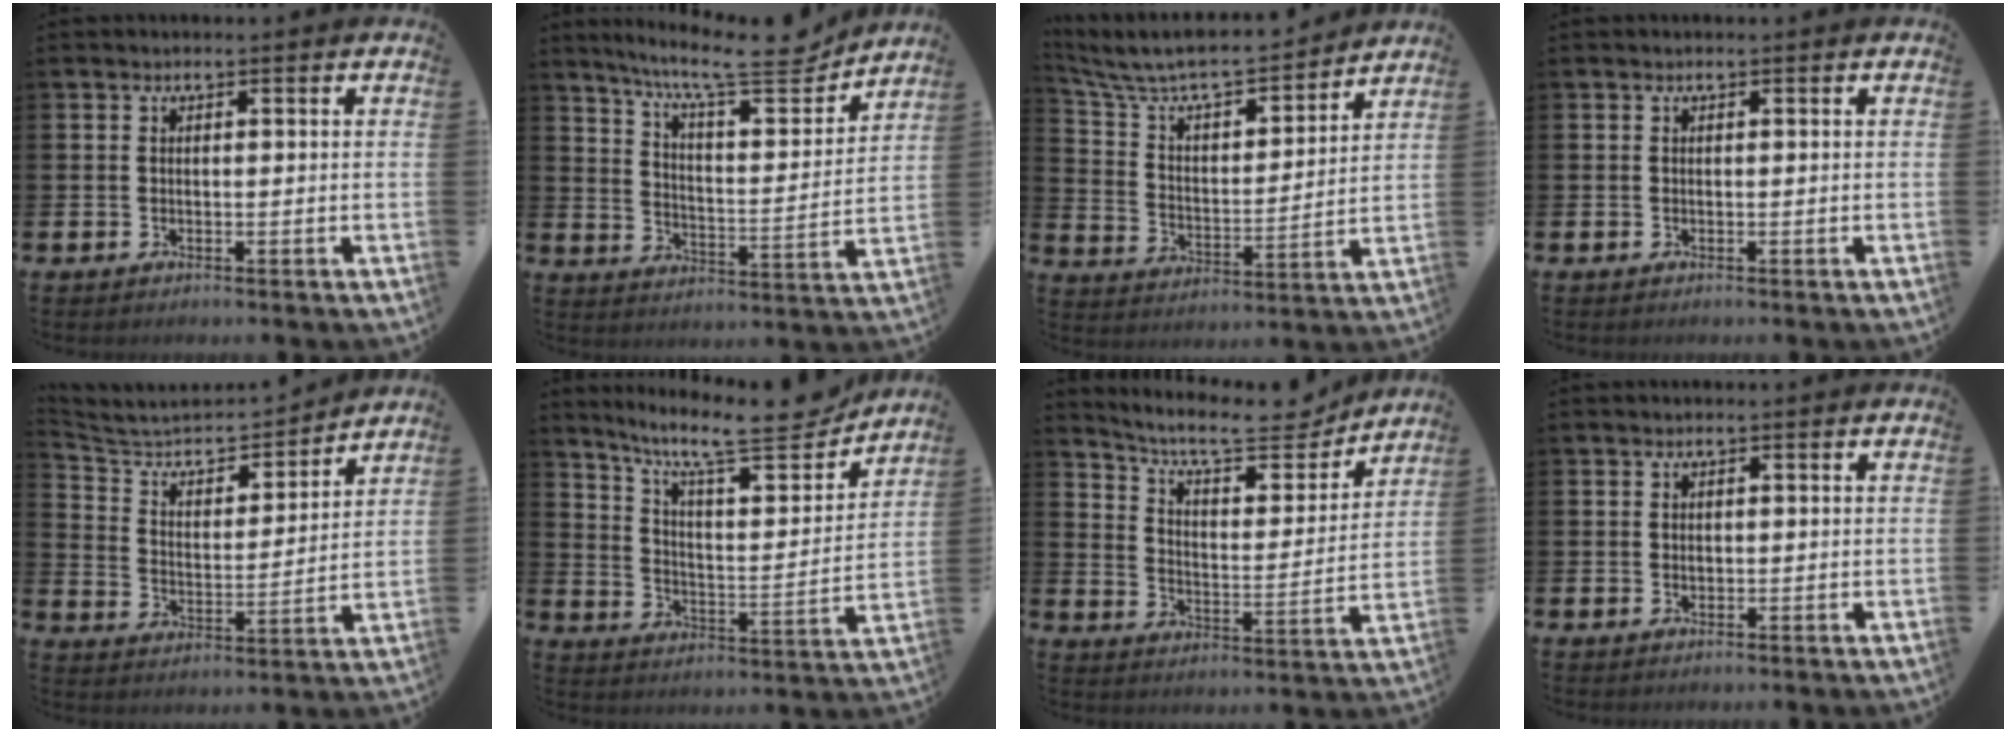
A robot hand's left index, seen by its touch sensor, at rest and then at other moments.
{"total": 10.5, "force": [9.1, 1.6, 4.9], "torque": [-0.109, -0.059, 0.152]}
{"total": 8.4, "force": [7.7, 2.1, 2.6], "torque": [-0.095, -0.055, 0.132]}
{"total": 0.0}
{"total": 6.3, "force": [5.8, 2.0, 1.6], "torque": [-0.072, -0.044, 0.095]}
{"total": 11.1, "force": [9.5, 1.8, 5.5], "torque": [-0.123, -0.064, 0.157]}
{"total": 10.0, "force": [8.9, 2.5, 3.8], "torque": [-0.091, -0.062, 0.151]}
{"total": 0.6, "force": [0.2, 0.5, 0.3], "torque": [0.000, 0.000, 0.001]}